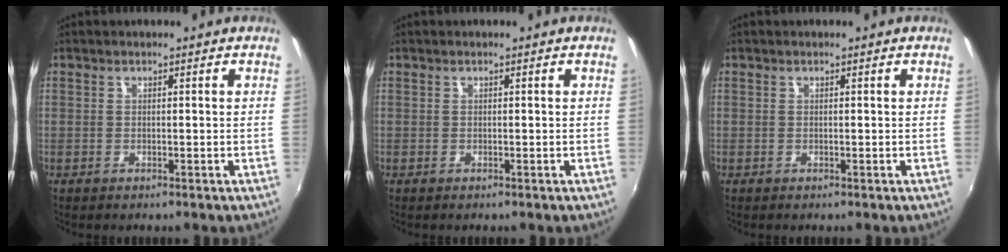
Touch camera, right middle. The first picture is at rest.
{"total": 0.0}
{"total": 0.0}